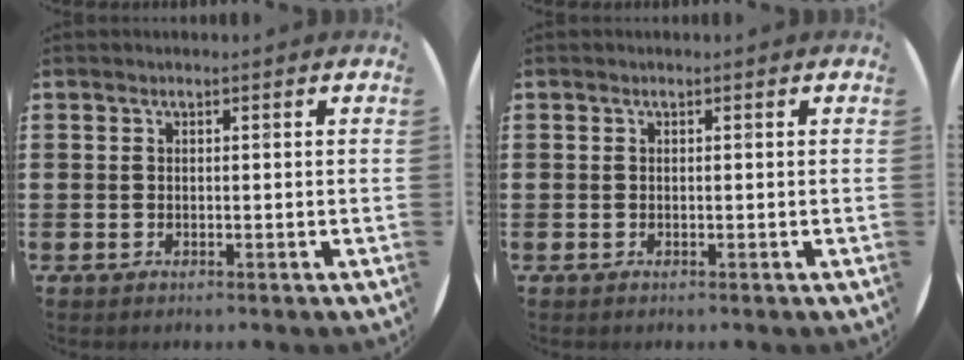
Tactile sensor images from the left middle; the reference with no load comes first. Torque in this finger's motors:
{"motor_torque": [-0.17, 0.04, 0.01, -0.01]}